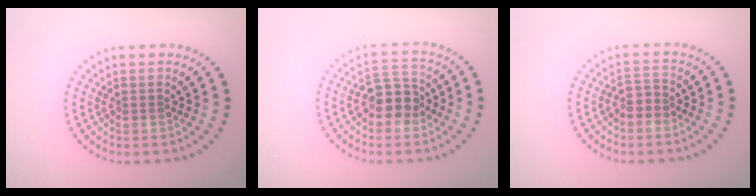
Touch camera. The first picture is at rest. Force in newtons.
{"total": 3.6, "press": 3.4, "slide": 1.0}
{"total": 1.7, "press": 1.5, "slide": 0.9}